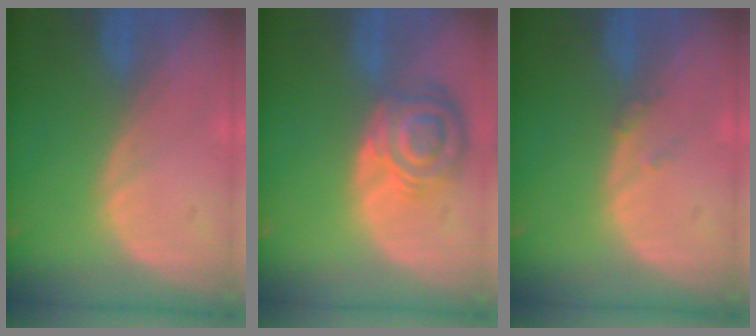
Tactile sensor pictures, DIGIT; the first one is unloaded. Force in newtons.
{"total": 8.3, "press": 7.3, "slide": 4.0}
{"total": 1.0, "press": 1.0, "slide": 0.2}